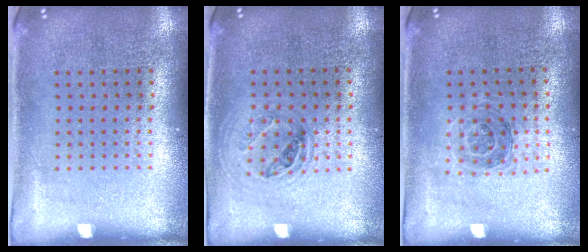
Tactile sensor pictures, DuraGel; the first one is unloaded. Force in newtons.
{"total": 1.0, "press": 0.9, "slide": 0.3}
{"total": 1.1, "press": 1.0, "slide": 0.3}